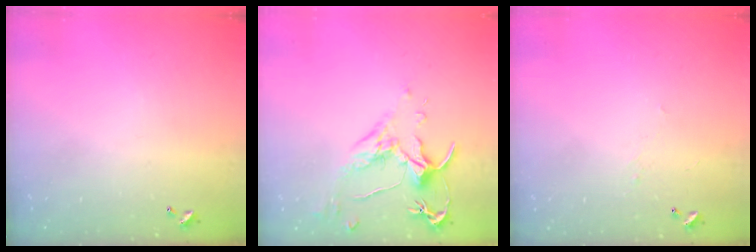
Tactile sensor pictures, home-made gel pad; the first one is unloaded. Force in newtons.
{"total": 1.6, "press": 1.4, "slide": 0.7}
{"total": 2.2, "press": 2.0, "slide": 0.8}